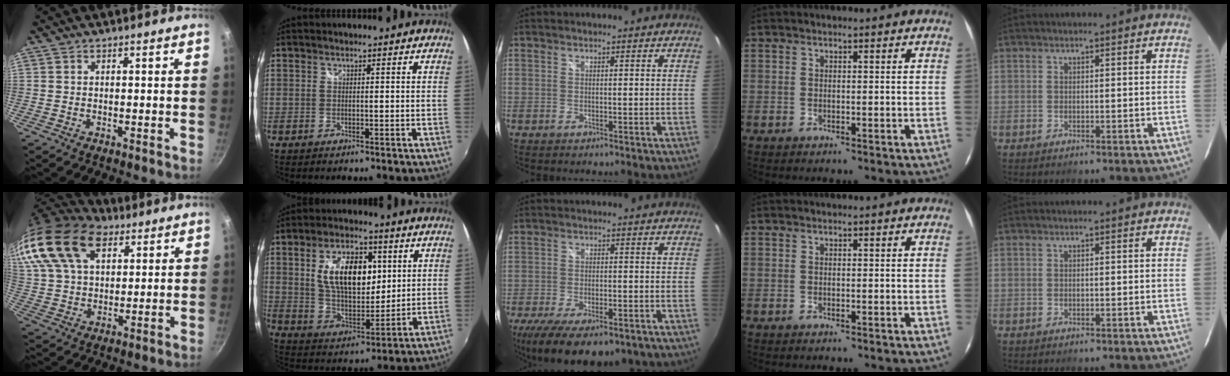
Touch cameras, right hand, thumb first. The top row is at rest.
{"thumb": {"total": 21.9, "force": [12.6, 12.8, 12.6], "torque": [-0.246, -0.003, 0.232]}, "index": {"total": 15.0, "force": [4.1, 8.1, 11.9], "torque": [-0.209, 0.010, 0.081]}, "middle": {"total": 14.8, "force": [-9.8, 6.0, 9.3], "torque": [-0.198, -0.049, -0.148]}}